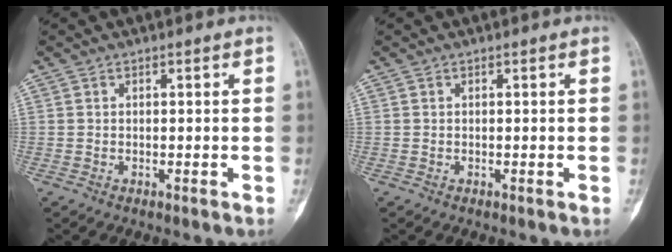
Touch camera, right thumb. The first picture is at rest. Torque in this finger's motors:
{"motor_torque": [-0.21, -0.03, 0.29, -0.06, 0.00]}